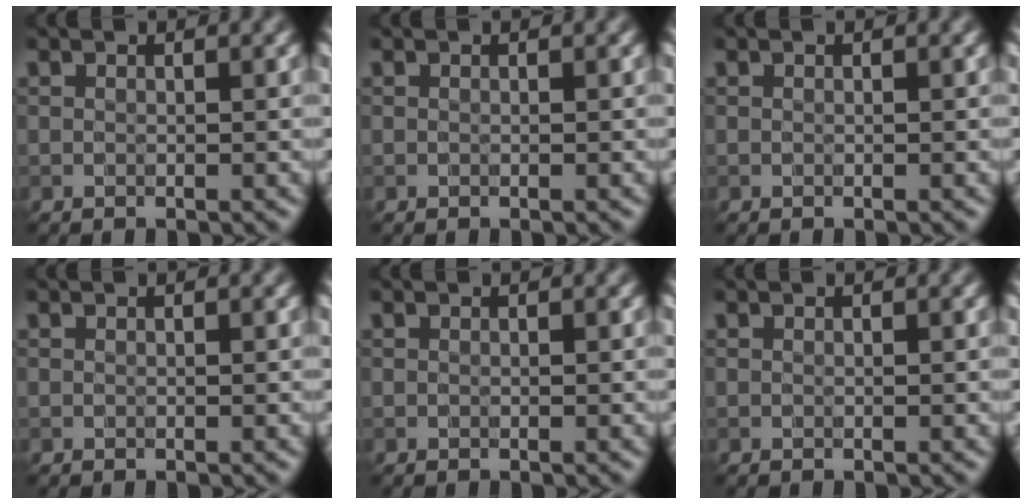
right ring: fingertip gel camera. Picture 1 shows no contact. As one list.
[{"total": 0.0}, {"total": 0.0}, {"total": 0.0}, {"total": 0.0}, {"total": 0.0}]